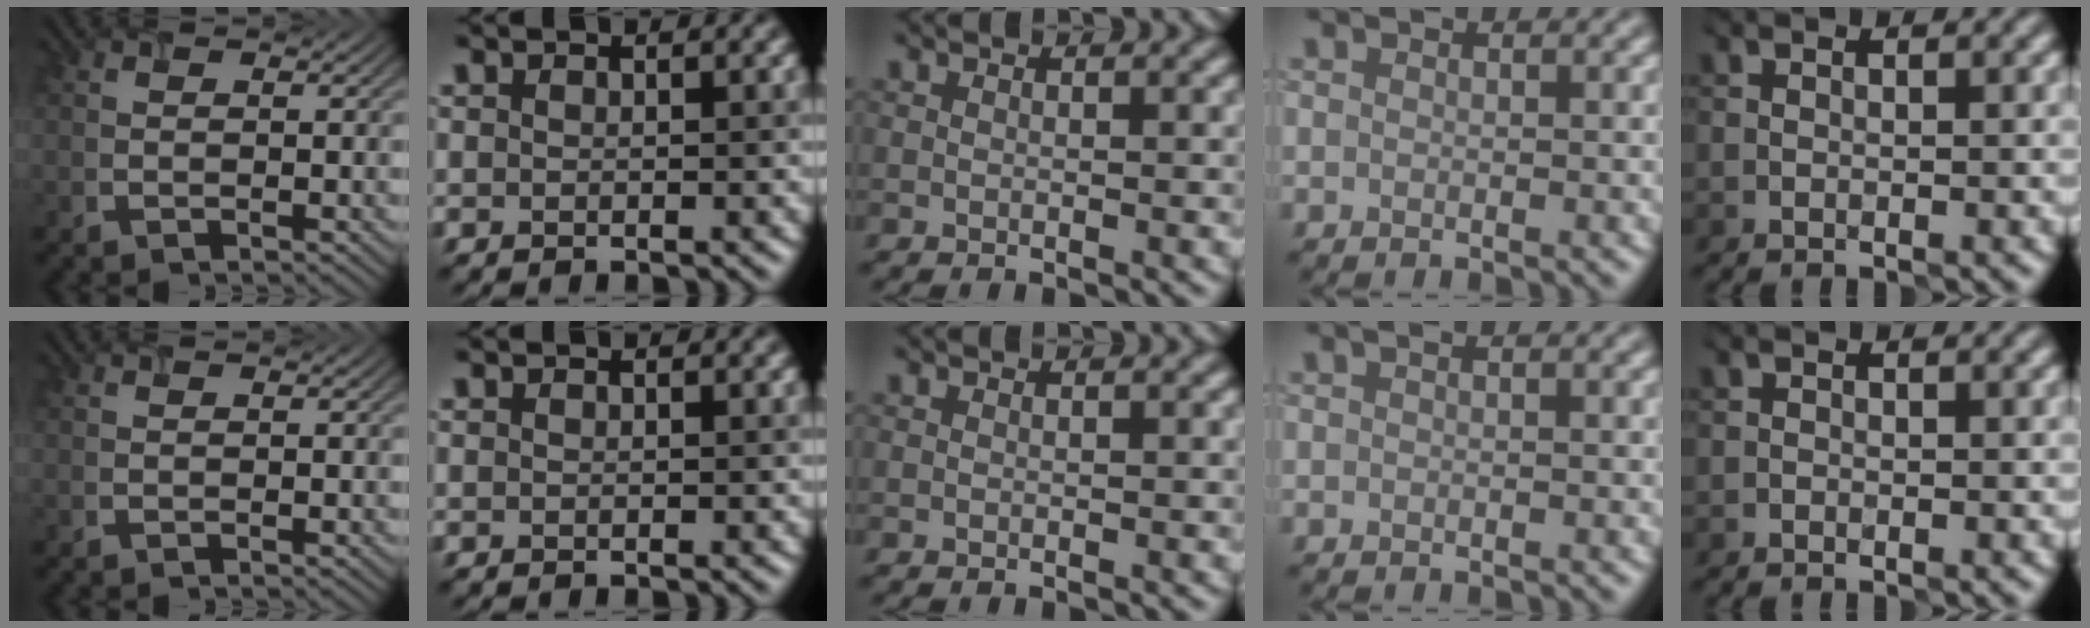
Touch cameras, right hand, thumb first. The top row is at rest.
{"little": {"total": 0.6, "force": [-0.5, -0.1, -0.3], "torque": [0.007, -0.002, -0.012]}}